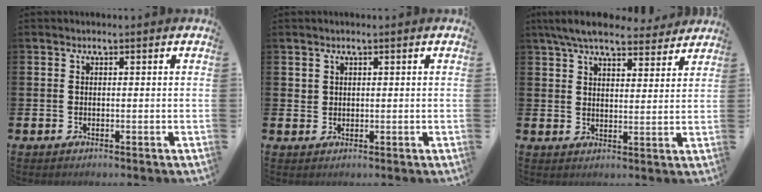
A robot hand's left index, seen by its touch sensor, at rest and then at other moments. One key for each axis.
{"total": 1.3, "fx": 1.0, "fy": 0.7, "fz": 0.1, "tx": 0.006, "ty": 0.000, "tz": 0.018}
{"total": 7.2, "fx": 6.6, "fy": 1.6, "fz": 2.4, "tx": -0.061, "ty": -0.029, "tz": 0.119}